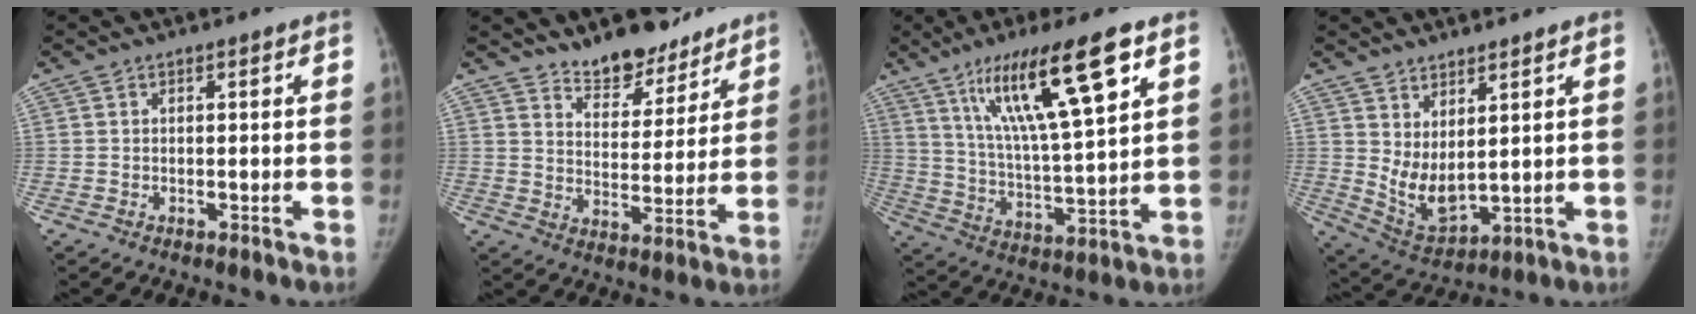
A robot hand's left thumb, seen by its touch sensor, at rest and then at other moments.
{"total": 10.5, "force": [9.0, 4.4, 3.4], "torque": [-0.018, -0.060, 0.149]}
{"total": 19.0, "force": [9.8, 3.1, 16.0], "torque": [-0.270, -0.035, 0.177]}
{"total": 8.3, "force": [3.4, 3.6, 6.8], "torque": [-0.117, -0.040, 0.080]}